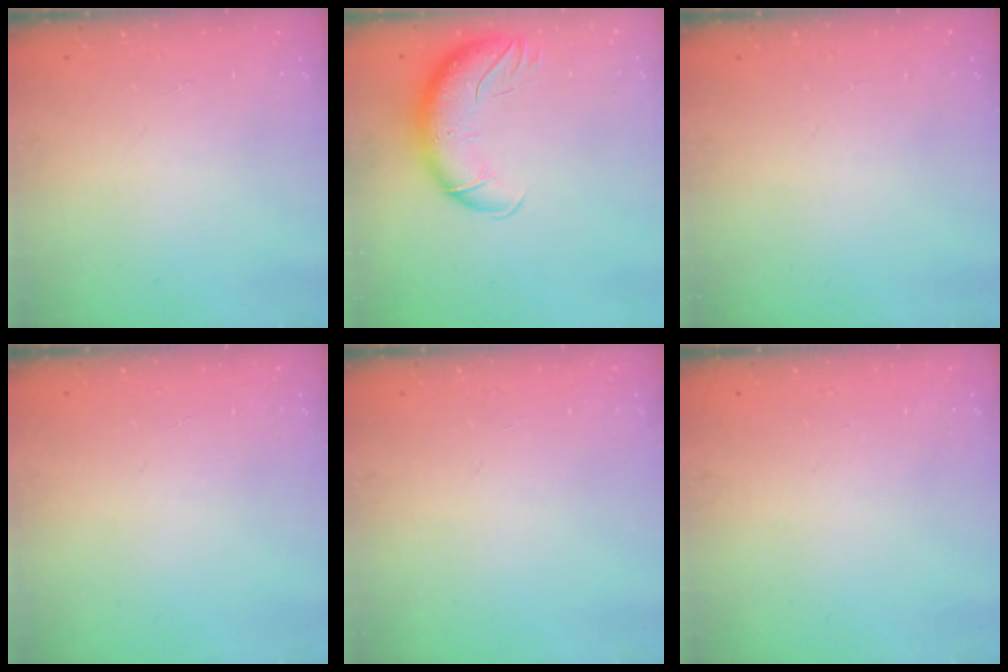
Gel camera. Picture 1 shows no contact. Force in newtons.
{"total": 13.7, "press": 13.2, "slide": 3.6}
{"total": 0.0}
{"total": 0.0}
{"total": 0.0}
{"total": 0.0}